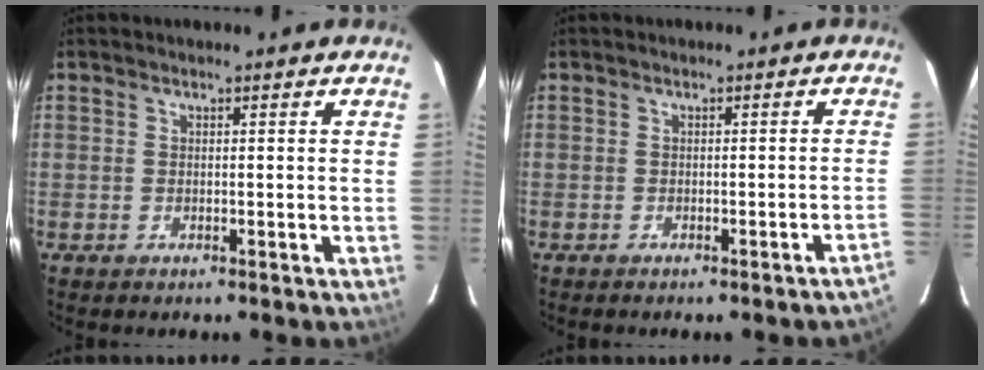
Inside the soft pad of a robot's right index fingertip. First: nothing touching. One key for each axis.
{"total": 1.7, "fx": -1.3, "fy": -0.5, "fz": 1.0, "tx": -0.016, "ty": 0.002, "tz": -0.012}